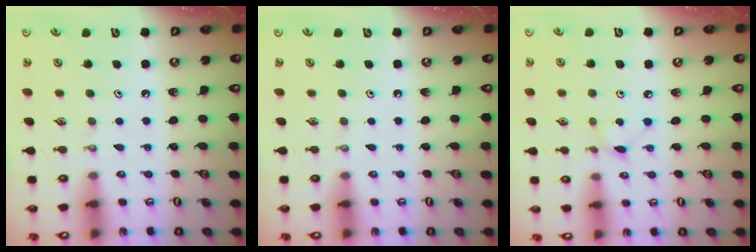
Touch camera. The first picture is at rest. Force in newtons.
{"total": 0.0}
{"total": 3.0, "press": 3.0, "slide": 0.3}